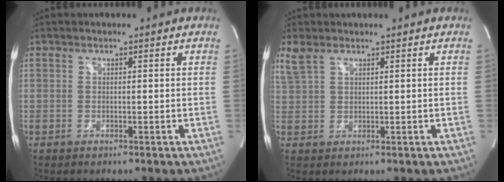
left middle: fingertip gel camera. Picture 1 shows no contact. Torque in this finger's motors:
{"motor_torque": [1.61, -0.52, 1.05, 0.21]}